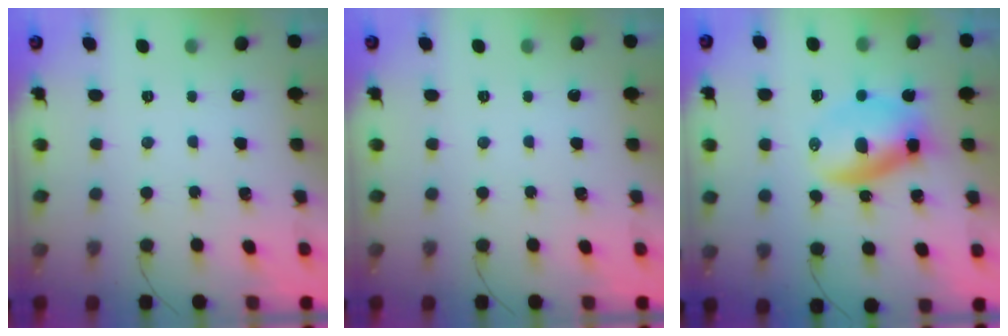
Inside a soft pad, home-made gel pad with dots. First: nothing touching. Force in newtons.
{"total": 0.0}
{"total": 6.8, "press": 6.6, "slide": 1.4}